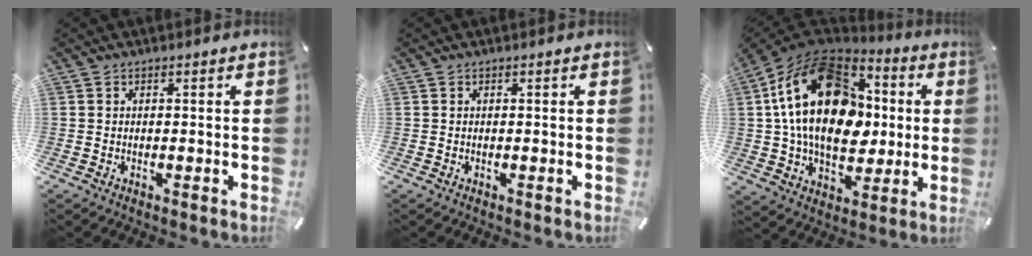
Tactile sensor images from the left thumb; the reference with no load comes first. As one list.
[{"total": 0.0}, {"total": 25.4, "force": [3.3, 17.9, 17.7], "torque": [-0.334, 0.012, 0.058]}]